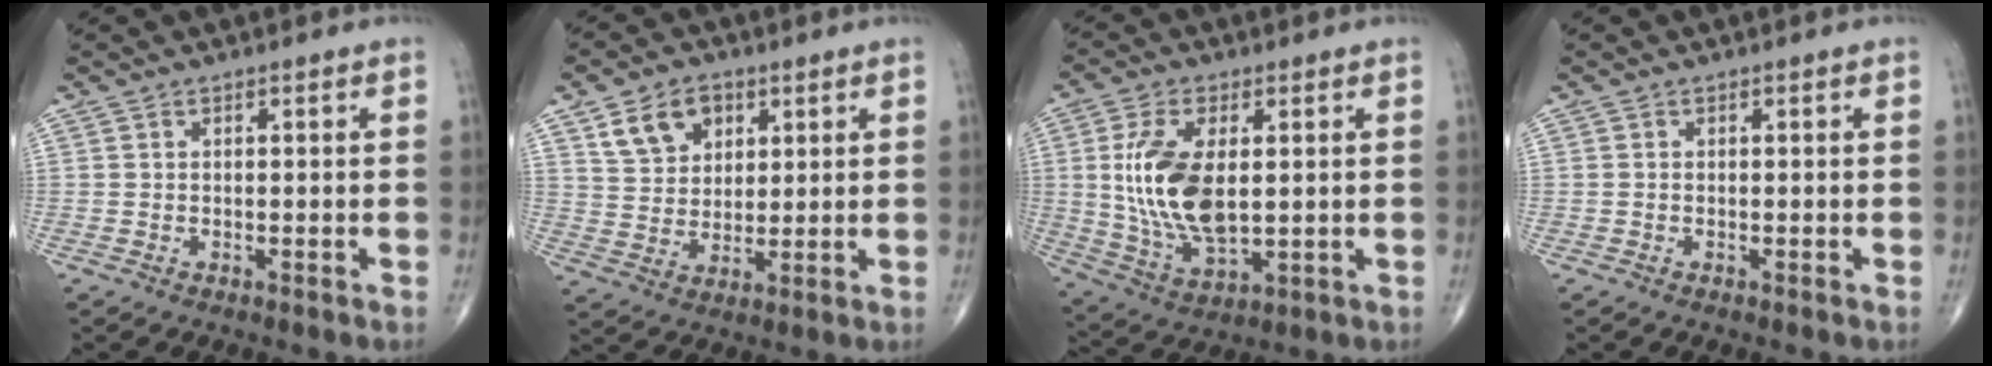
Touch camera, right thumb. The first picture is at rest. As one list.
[{"total": 9.0, "force": [4.3, 6.5, 4.4], "torque": [-0.051, -0.017, 0.081]}, {"total": 14.6, "force": [1.6, 7.4, 12.5], "torque": [-0.245, -0.016, 0.041]}, {"total": 0.0}]